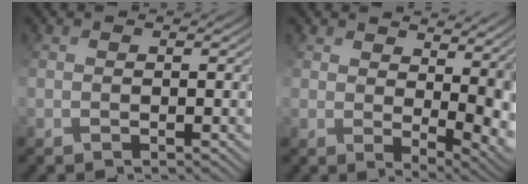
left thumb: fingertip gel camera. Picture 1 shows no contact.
{"total": 8.3, "force": [2.2, 4.1, 6.8], "torque": [-0.130, -0.015, 0.054]}